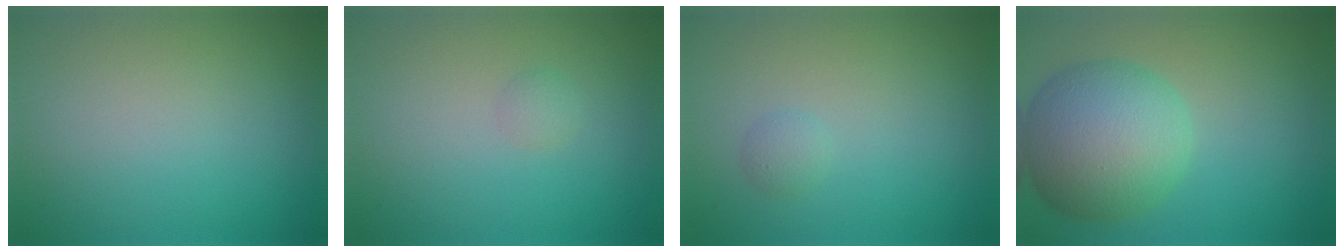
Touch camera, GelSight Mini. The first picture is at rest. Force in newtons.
{"total": 0.7, "press": 0.7, "slide": 0.0}
{"total": 0.9, "press": 0.9, "slide": 0.1}
{"total": 8.8, "press": 8.8, "slide": 0.3}